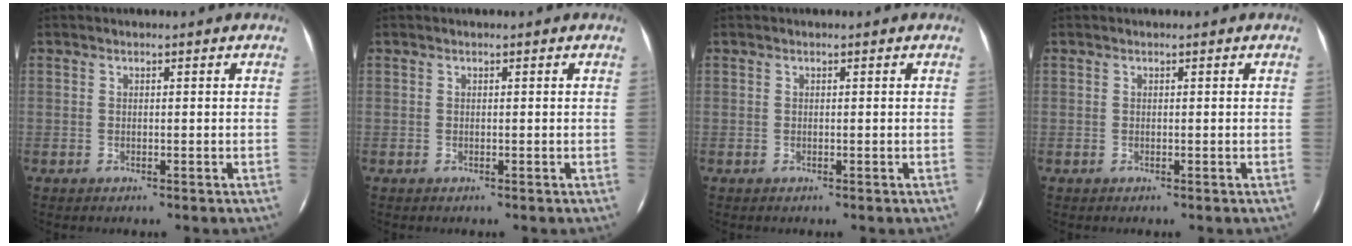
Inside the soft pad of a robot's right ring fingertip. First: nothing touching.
{"total": 0.0}
{"total": 0.0}
{"total": 0.0}